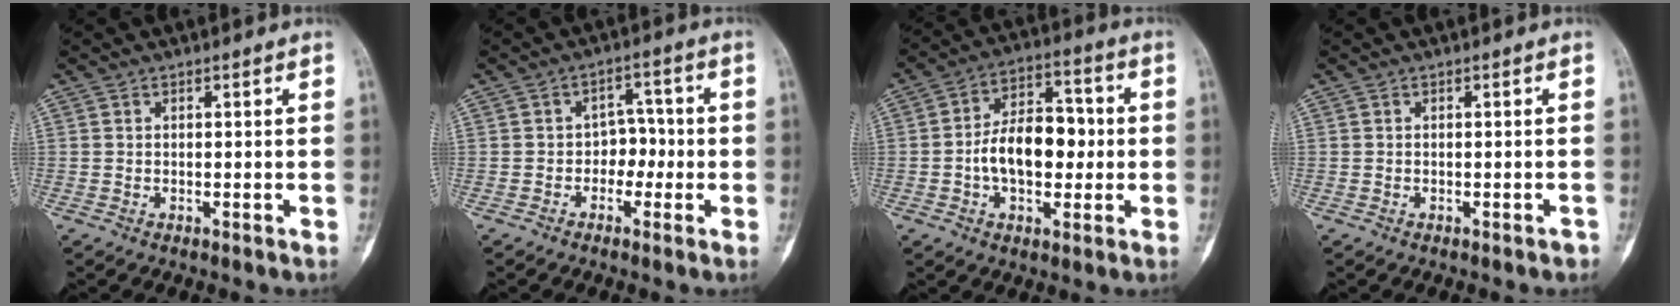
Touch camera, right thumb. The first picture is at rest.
{"total": 4.8, "force": [-1.1, 3.7, 2.8], "torque": [-0.003, 0.022, -0.028]}
{"total": 12.9, "force": [-1.0, 8.0, 10.2], "torque": [-0.139, 0.032, -0.021]}
{"total": 1.1, "force": [-0.8, 0.4, 0.6], "torque": [-0.010, 0.004, -0.006]}